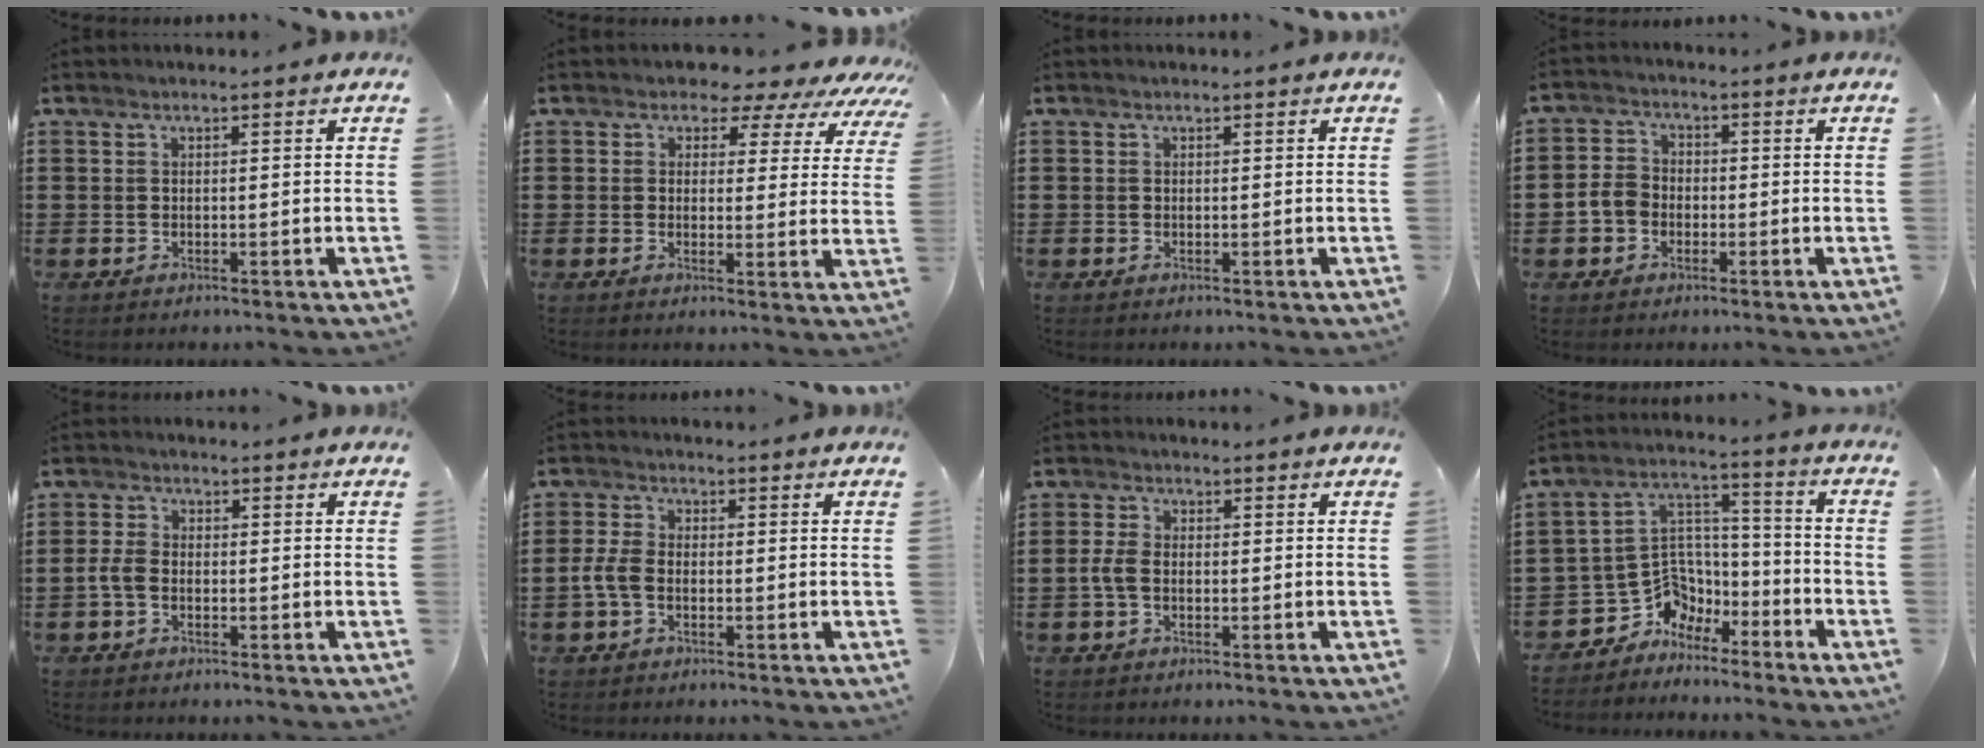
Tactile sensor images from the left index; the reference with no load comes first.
{"total": 4.1, "force": [3.2, 2.4, 1.0], "torque": [-0.017, -0.020, 0.048]}
{"total": 0.0}
{"total": 4.2, "force": [-1.3, 3.5, 2.0], "torque": [-0.067, 0.003, -0.033]}
{"total": 3.1, "force": [-1.0, 1.7, 2.3], "torque": [-0.058, -0.001, -0.022]}
{"total": 4.1, "force": [-1.1, 2.4, 3.1], "torque": [-0.079, -0.001, -0.025]}
{"total": 3.1, "force": [-0.6, 1.7, 2.5], "torque": [-0.071, -0.004, -0.016]}
{"total": 6.8, "force": [-4.7, 4.7, 1.3], "torque": [-0.046, 0.001, -0.091]}